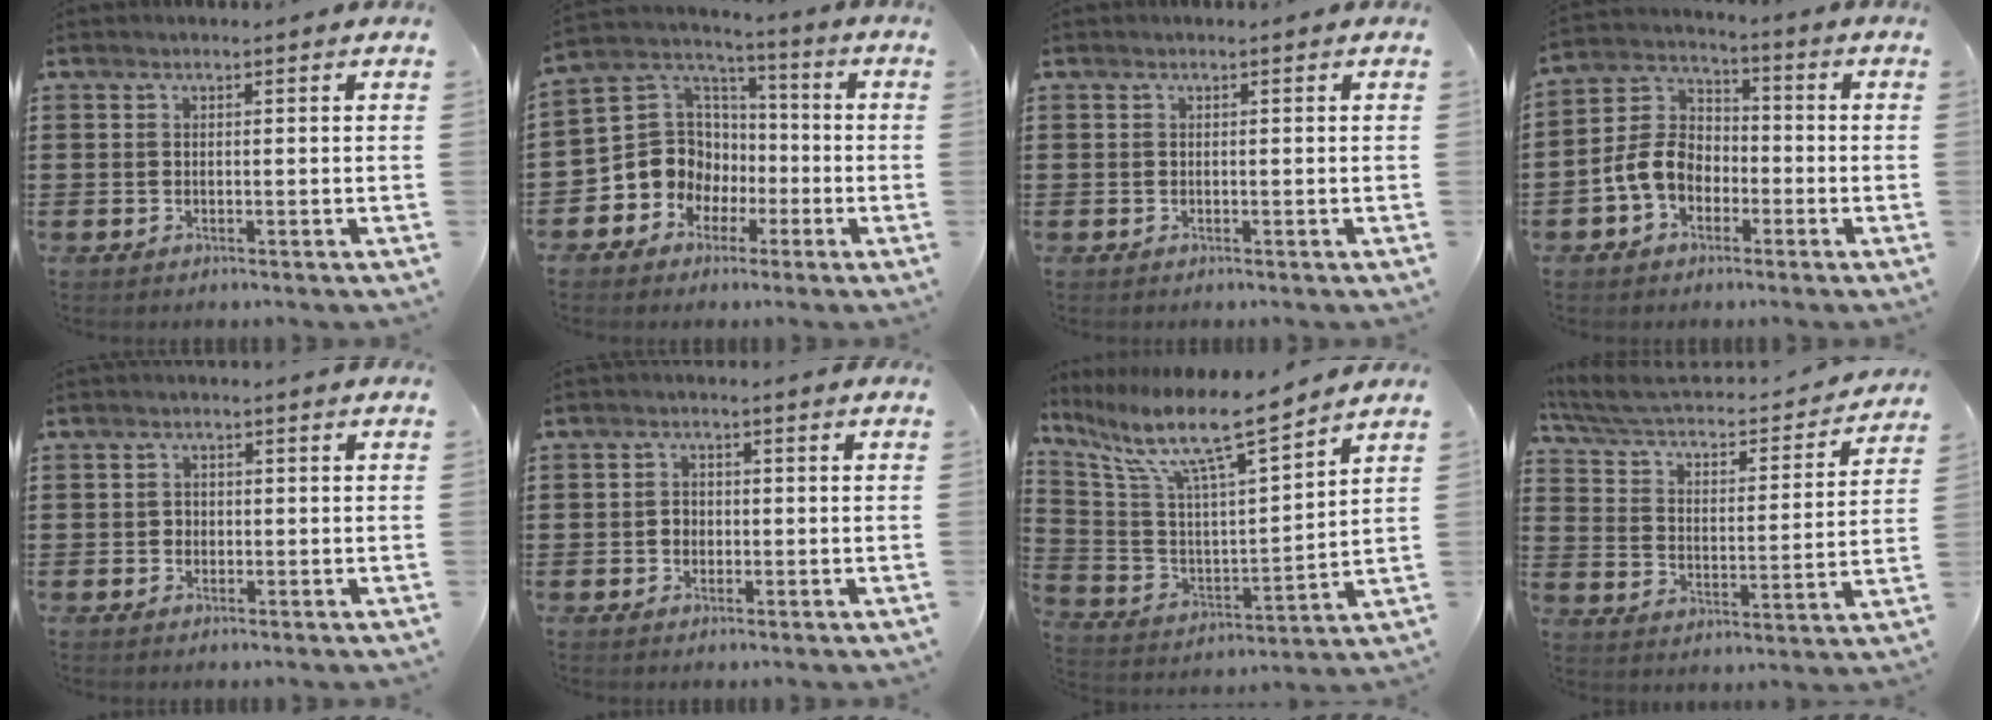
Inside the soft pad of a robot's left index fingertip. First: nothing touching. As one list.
[{"total": 10.0, "force": [-2.4, 9.4, 2.7], "torque": [-0.105, -0.001, -0.044]}, {"total": 0.0}, {"total": 7.2, "force": [-2.6, 5.4, 4.0], "torque": [-0.120, 0.004, -0.061]}, {"total": 1.1, "force": [0.0, 1.0, 0.4], "torque": [-0.011, 0.005, -0.001]}, {"total": 1.8, "force": [-0.2, 1.6, 0.8], "torque": [-0.019, 0.005, -0.007]}, {"total": 11.7, "force": [8.9, 1.3, 7.4], "torque": [-0.167, -0.057, 0.146]}, {"total": 4.6, "force": [3.8, 1.0, 2.2], "torque": [-0.062, -0.034, 0.058]}]